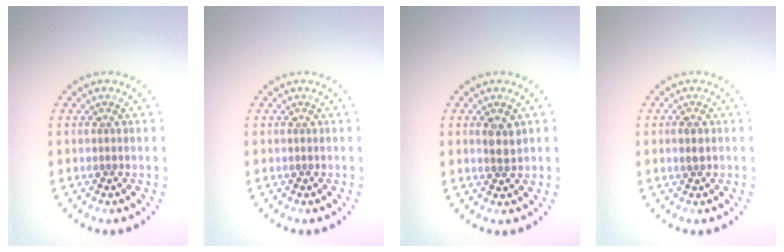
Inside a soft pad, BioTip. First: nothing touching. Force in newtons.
{"total": 0.0}
{"total": 1.8, "press": 1.6, "slide": 0.8}
{"total": 1.2, "press": 1.2, "slide": 0.1}